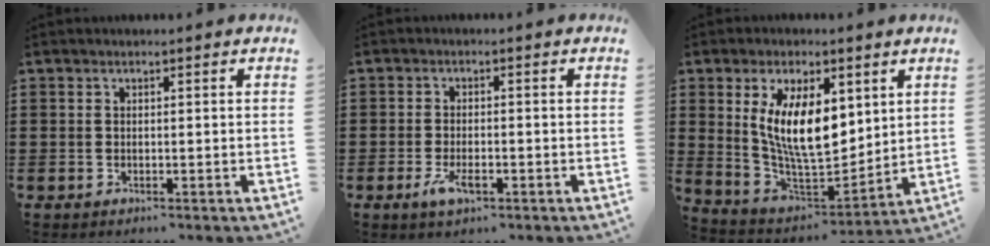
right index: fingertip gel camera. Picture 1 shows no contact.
{"total": 3.5, "force": [-1.3, 1.4, 2.9], "torque": [-0.061, -0.002, -0.025]}
{"total": 11.6, "force": [3.7, 5.4, 9.5], "torque": [-0.195, -0.003, 0.066]}